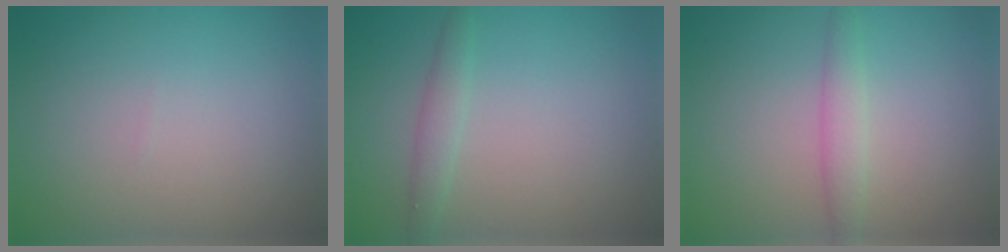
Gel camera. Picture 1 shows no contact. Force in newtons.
{"total": 1.6, "press": 1.6, "slide": 0.1}
{"total": 1.9, "press": 1.9, "slide": 0.0}